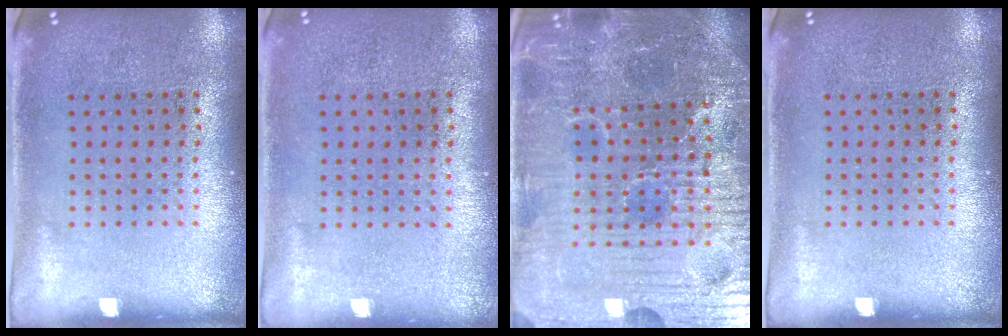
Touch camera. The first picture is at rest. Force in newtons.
{"total": 0.0}
{"total": 6.0, "press": 5.7, "slide": 2.0}
{"total": 0.0}